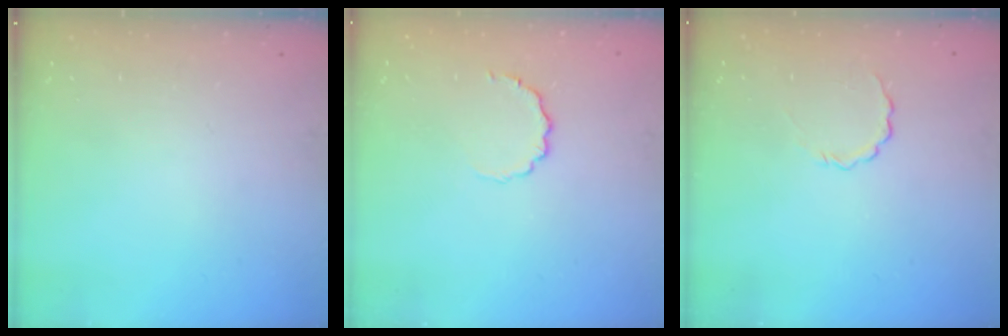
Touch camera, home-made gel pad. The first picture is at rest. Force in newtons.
{"total": 4.9, "press": 4.7, "slide": 1.5}
{"total": 3.0, "press": 2.8, "slide": 0.9}